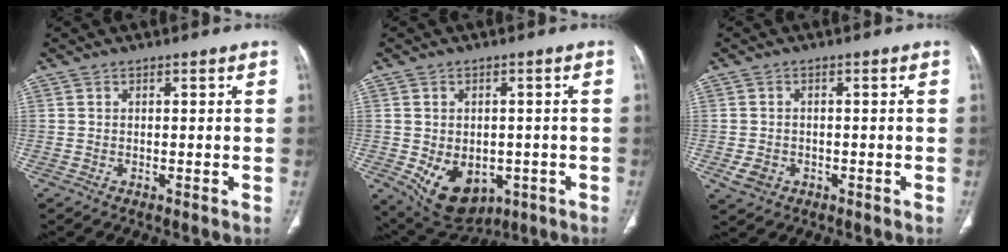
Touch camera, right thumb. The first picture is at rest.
{"total": 12.2, "force": [-3.9, 8.6, 7.7], "torque": [-0.101, 0.001, -0.034]}
{"total": 3.4, "force": [-1.2, 2.7, 1.6], "torque": [-0.027, 0.004, -0.012]}